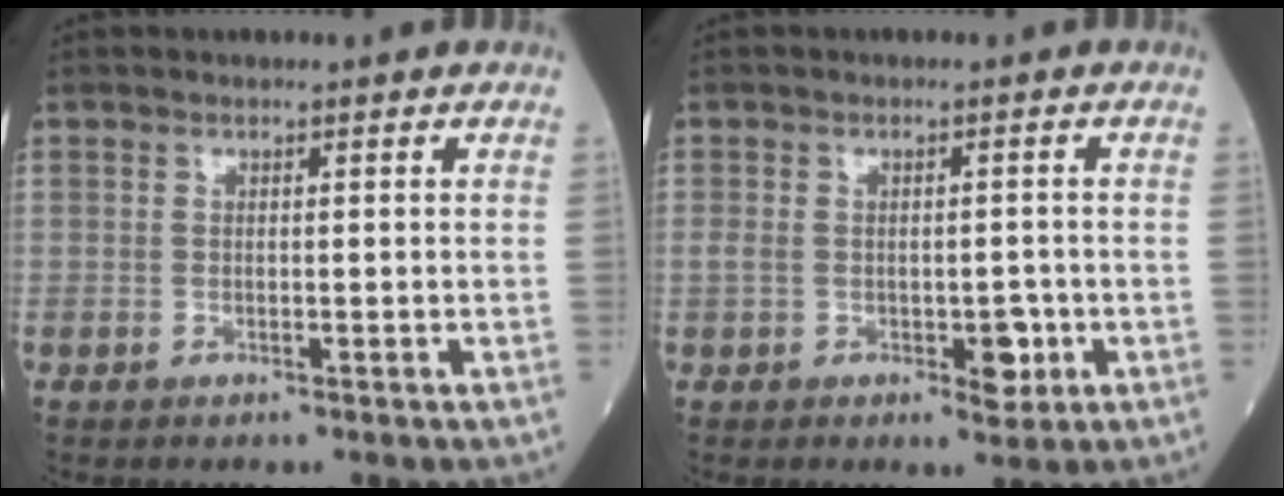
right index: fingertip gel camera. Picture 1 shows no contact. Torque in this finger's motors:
{"motor_torque": [0.72, -0.11, 0.34, 0.06]}